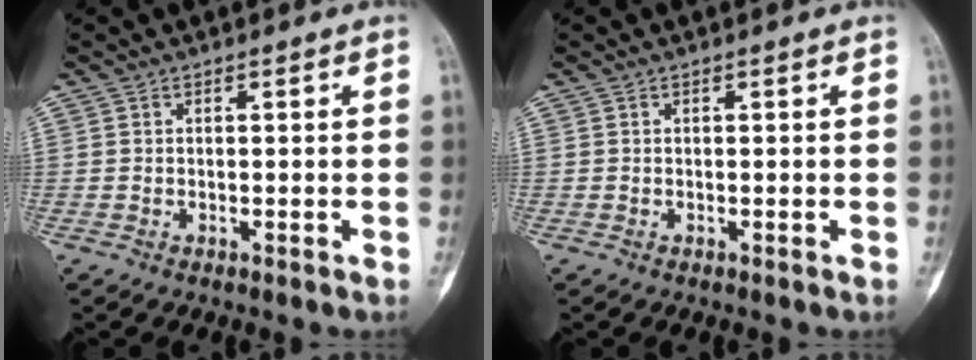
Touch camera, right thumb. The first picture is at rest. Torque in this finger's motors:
{"motor_torque": [0.00, 0.00, 0.02, -0.03, 0.02]}